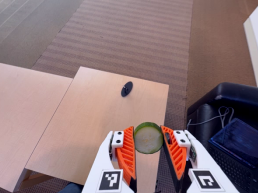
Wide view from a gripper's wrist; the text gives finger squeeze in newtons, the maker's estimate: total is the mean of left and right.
{"total": 11.4, "left": 11.4, "right": 11.4}